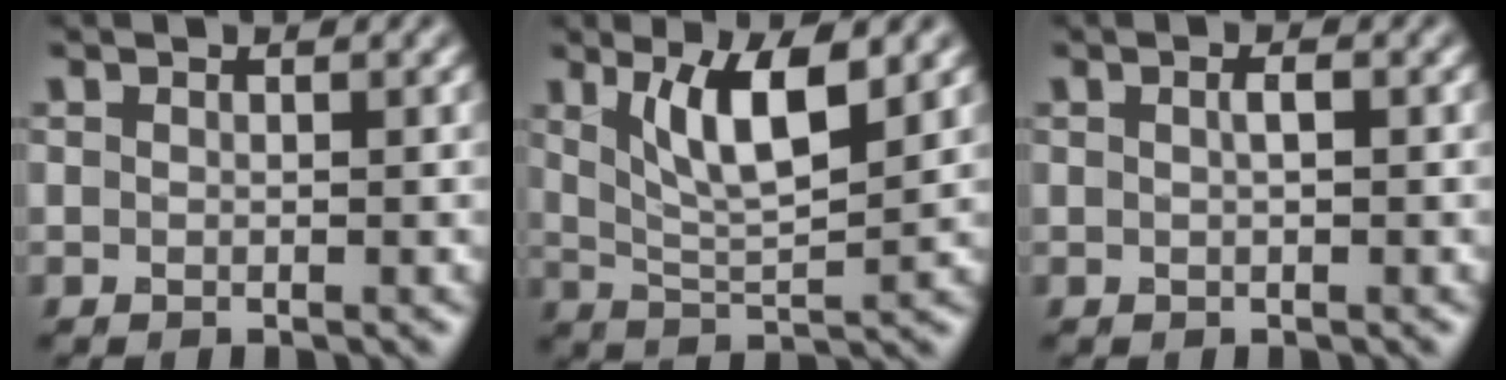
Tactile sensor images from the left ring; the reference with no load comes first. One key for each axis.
{"total": 6.1, "fx": 2.5, "fy": 1.7, "fz": 5.3, "tx": -0.097, "ty": -0.007, "tz": 0.048}
{"total": 0.9, "fx": 0.1, "fy": 0.2, "fz": 0.9, "tx": -0.018, "ty": 0.003, "tz": 0.003}